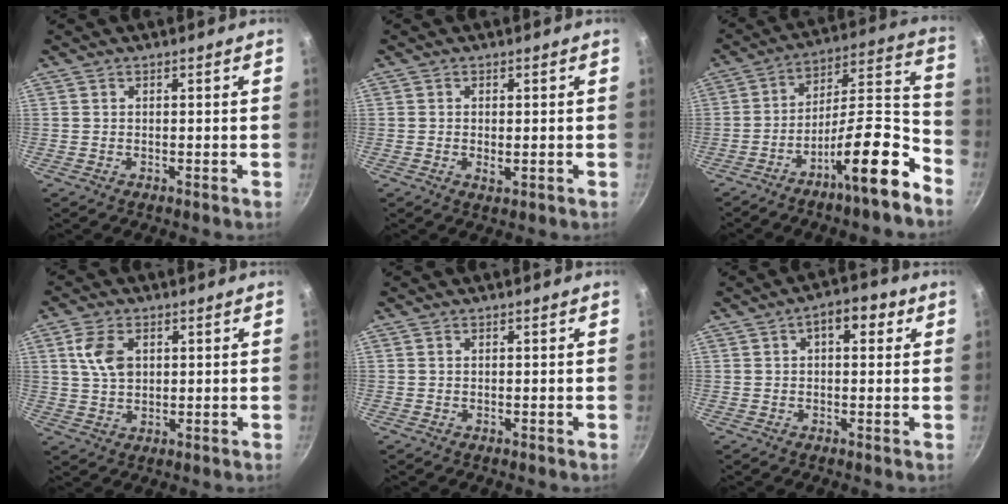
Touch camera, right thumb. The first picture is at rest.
{"total": 1.7, "force": [-0.1, 0.9, 1.5], "torque": [-0.025, -0.003, -0.001]}
{"total": 16.3, "force": [-9.7, 3.4, 12.6], "torque": [-0.169, 0.091, -0.165]}
{"total": 7.1, "force": [2.0, 4.8, 4.9], "torque": [-0.082, -0.002, 0.036]}
{"total": 0.0}
{"total": 6.2, "force": [2.2, 3.3, 4.8], "torque": [-0.047, 0.008, 0.021]}